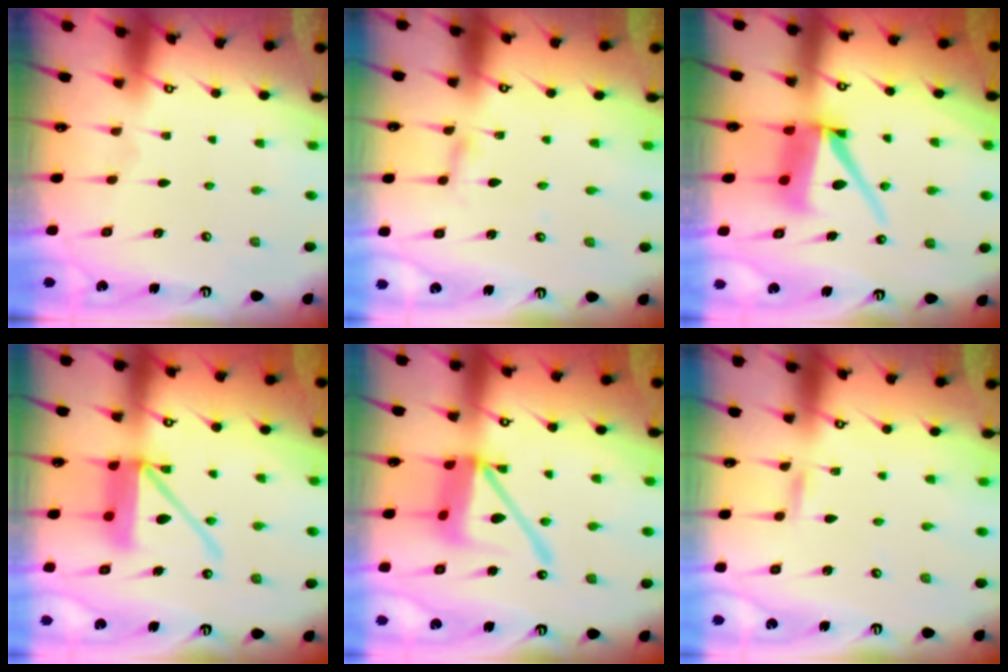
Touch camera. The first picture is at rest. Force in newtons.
{"total": 2.0, "press": 2.0, "slide": 0.2}
{"total": 11.4, "press": 11.3, "slide": 1.2}
{"total": 12.9, "press": 12.8, "slide": 2.0}
{"total": 16.5, "press": 16.4, "slide": 1.9}
{"total": 1.6, "press": 1.6, "slide": 0.1}